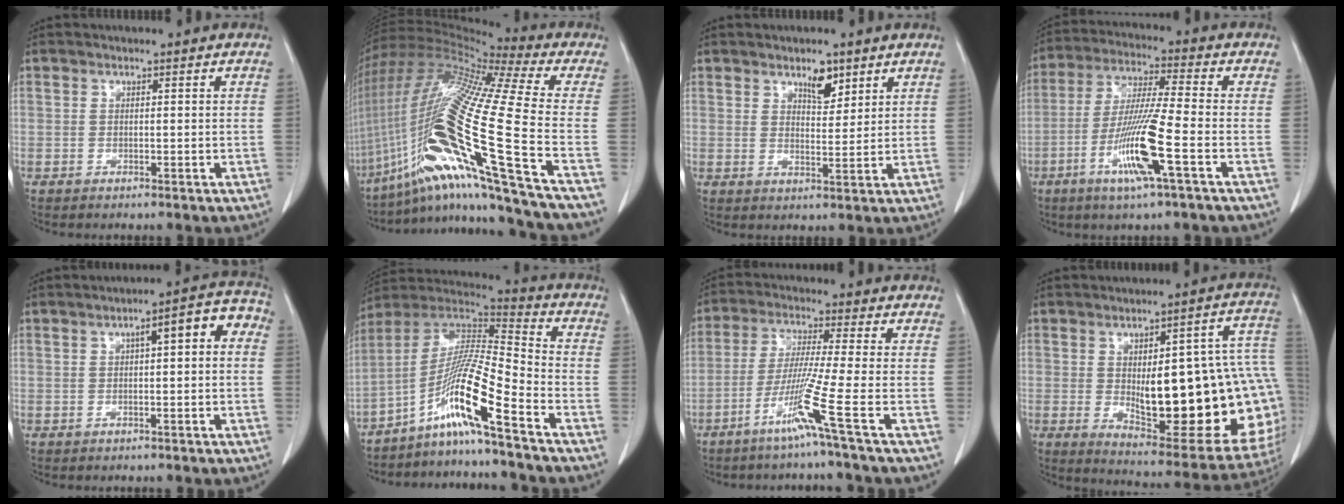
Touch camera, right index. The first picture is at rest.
{"total": 30.2, "force": [-11.1, -0.8, 28.1], "torque": [-0.530, -0.042, -0.209]}
{"total": 4.1, "force": [2.8, 1.4, 2.6], "torque": [-0.038, -0.003, 0.045]}
{"total": 12.2, "force": [-4.6, -0.4, 11.3], "torque": [-0.224, -0.016, -0.092]}
{"total": 6.6, "force": [0.9, 1.5, 6.4], "torque": [-0.079, 0.034, 0.004]}
{"total": 12.7, "force": [-7.8, -1.2, 10.0], "torque": [-0.199, 0.005, -0.149]}
{"total": 8.7, "force": [-4.6, -2.8, 6.8], "torque": [-0.129, -0.023, -0.100]}
{"total": 26.8, "force": [-1.7, 7.8, 25.6], "torque": [-0.258, 0.023, 0.004]}